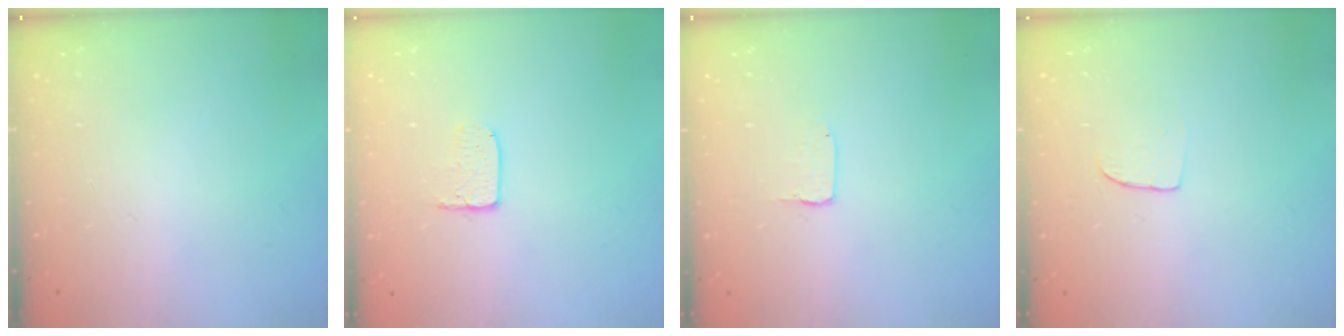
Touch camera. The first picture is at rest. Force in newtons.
{"total": 5.8, "press": 5.8, "slide": 0.4}
{"total": 2.0, "press": 2.0, "slide": 0.1}
{"total": 5.5, "press": 5.5, "slide": 0.3}